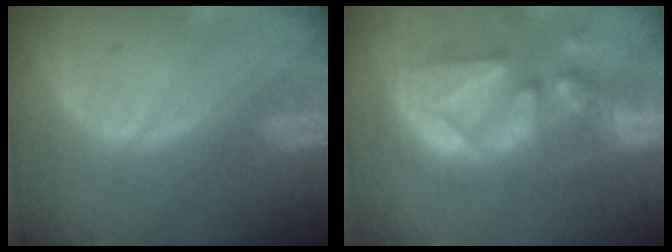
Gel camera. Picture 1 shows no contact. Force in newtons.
{"total": 12.1, "press": 10.9, "slide": 5.2}